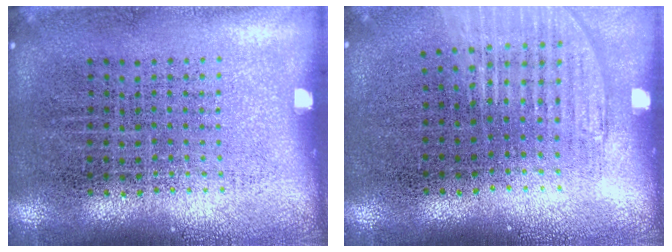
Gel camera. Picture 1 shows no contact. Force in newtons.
{"total": 1.2, "press": 1.1, "slide": 0.4}